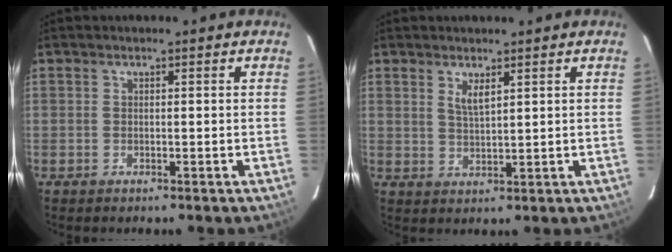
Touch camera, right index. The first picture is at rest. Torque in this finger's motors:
{"motor_torque": [0.11, 0.21, 0.03, 0.06]}